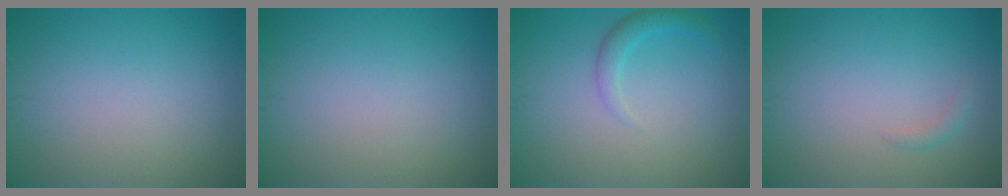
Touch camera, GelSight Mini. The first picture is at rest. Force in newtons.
{"total": 0.0}
{"total": 1.9, "press": 1.9, "slide": 0.1}
{"total": 0.8, "press": 0.8, "slide": 0.1}